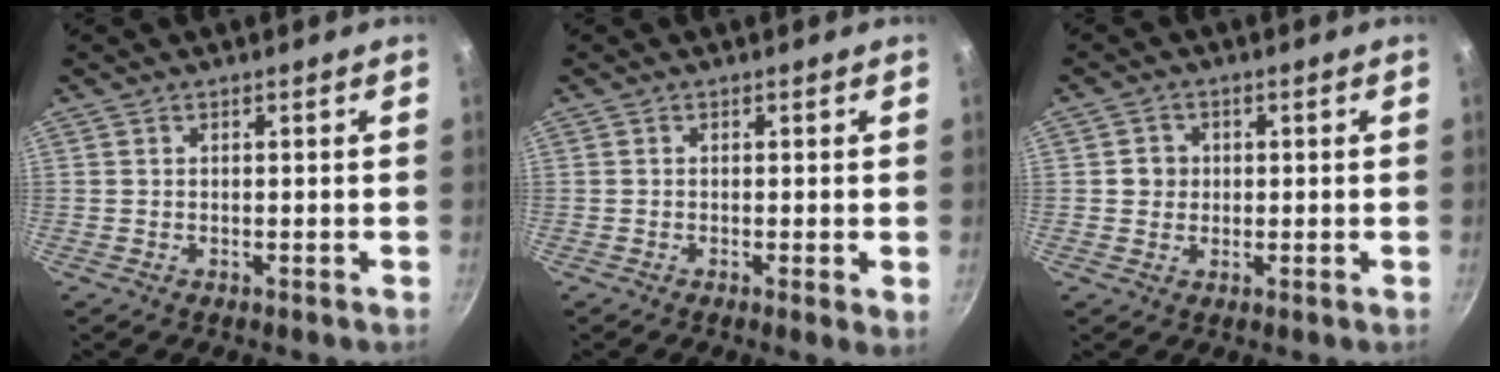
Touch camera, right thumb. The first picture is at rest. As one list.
[{"total": 2.3, "force": [-0.3, 0.4, 2.2], "torque": [-0.040, -0.009, -0.010]}, {"total": 3.2, "force": [0.3, 3.0, 1.0], "torque": [0.003, 0.005, 0.003]}]